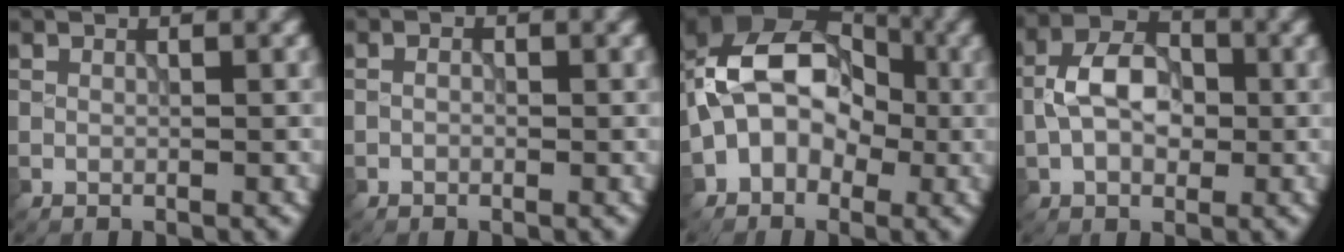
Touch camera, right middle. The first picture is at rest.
{"total": 0.5, "force": [-0.2, 0.4, 0.3], "torque": [-0.006, 0.001, -0.006]}
{"total": 10.9, "force": [-0.5, 8.3, 7.1], "torque": [-0.075, 0.042, -0.046]}
{"total": 5.3, "force": [-0.3, 3.6, 3.8], "torque": [-0.069, 0.010, -0.011]}